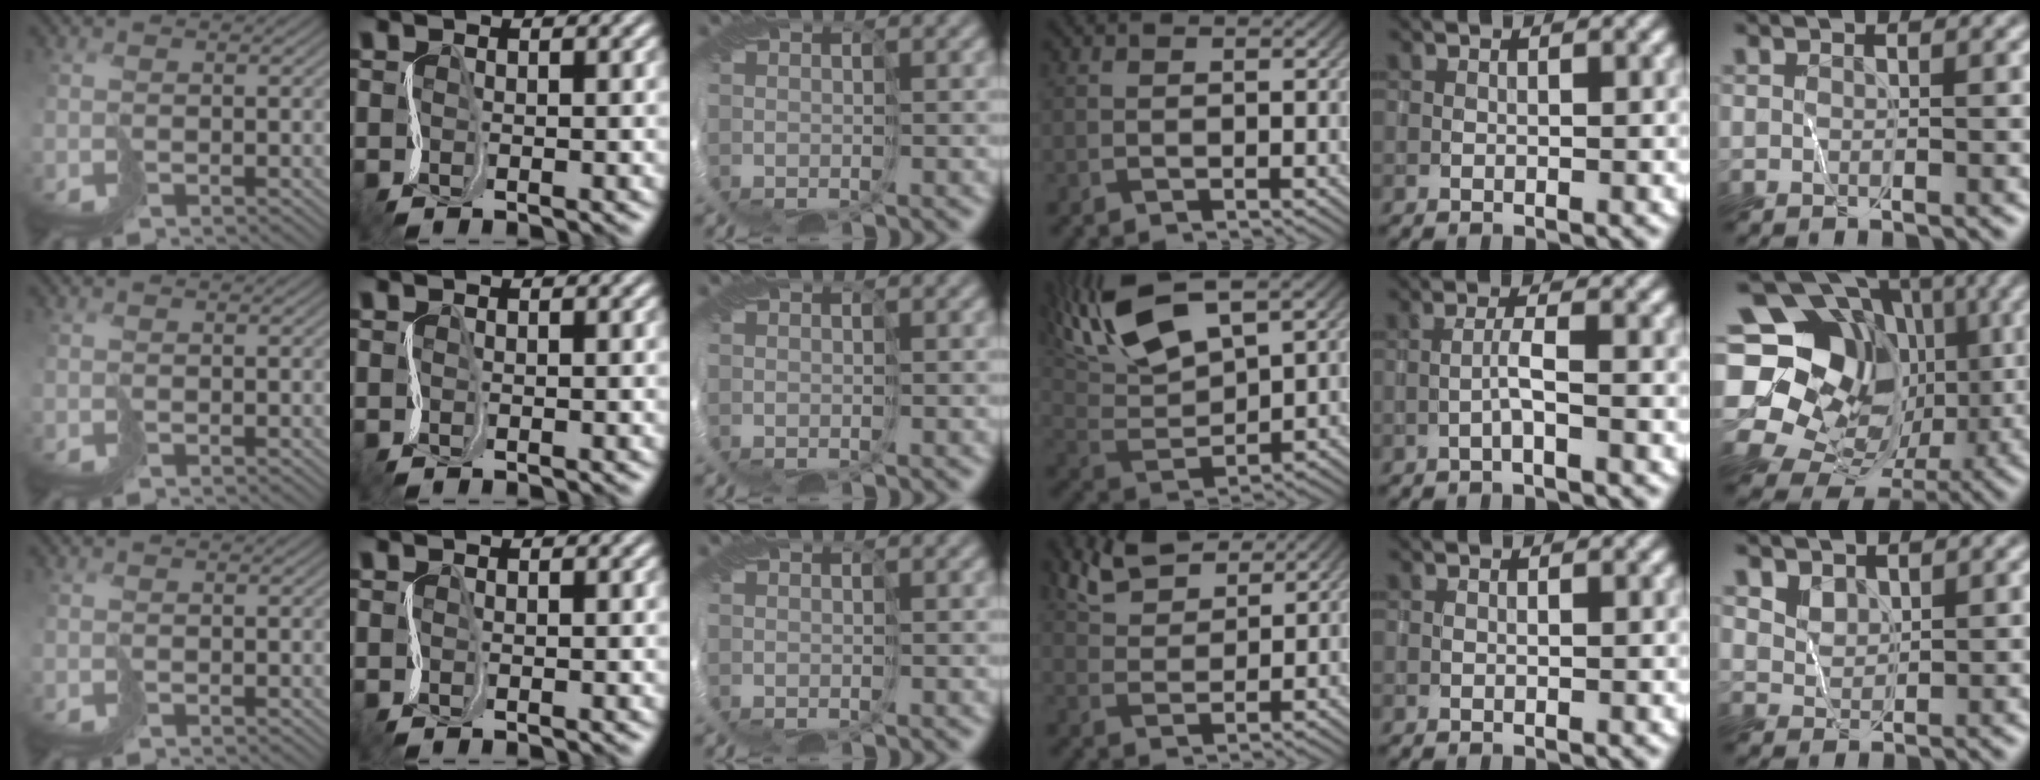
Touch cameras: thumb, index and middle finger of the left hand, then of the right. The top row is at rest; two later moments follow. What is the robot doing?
{"motion": "cut", "object": "receipt paper"}